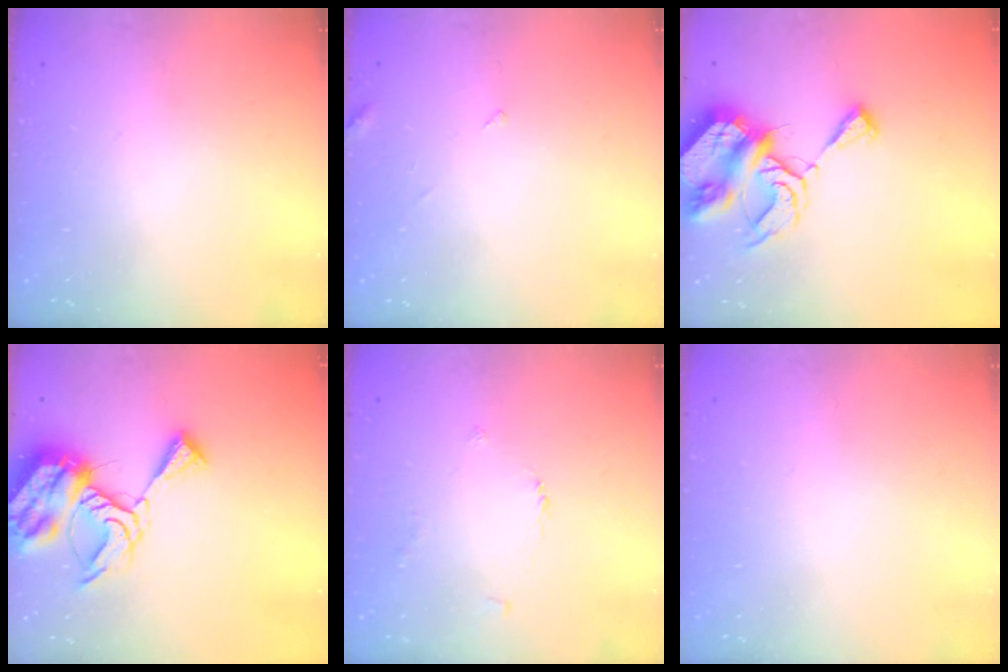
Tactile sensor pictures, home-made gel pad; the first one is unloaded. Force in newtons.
{"total": 3.6, "press": 3.6, "slide": 0.4}
{"total": 9.8, "press": 9.8, "slide": 1.1}
{"total": 15.5, "press": 15.4, "slide": 1.6}
{"total": 2.5, "press": 2.5, "slide": 0.4}
{"total": 1.8, "press": 1.8, "slide": 0.1}